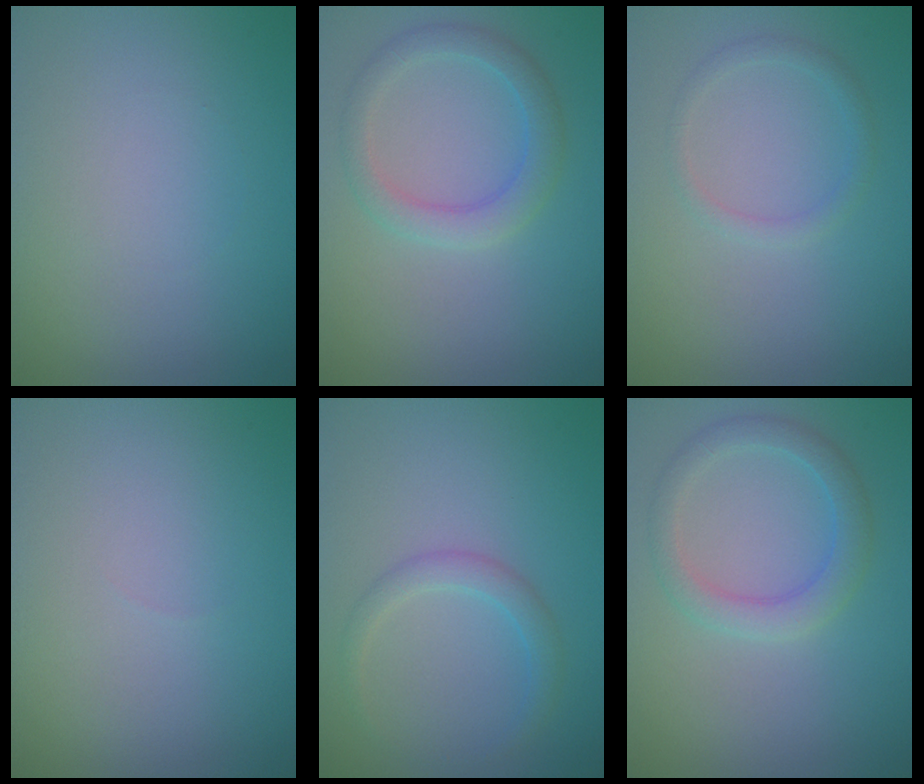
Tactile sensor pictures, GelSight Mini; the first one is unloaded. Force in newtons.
{"total": 3.0, "press": 3.0, "slide": 0.2}
{"total": 1.3, "press": 1.3, "slide": 0.1}
{"total": 0.0}
{"total": 1.9, "press": 1.9, "slide": 0.0}
{"total": 3.0, "press": 3.0, "slide": 0.2}